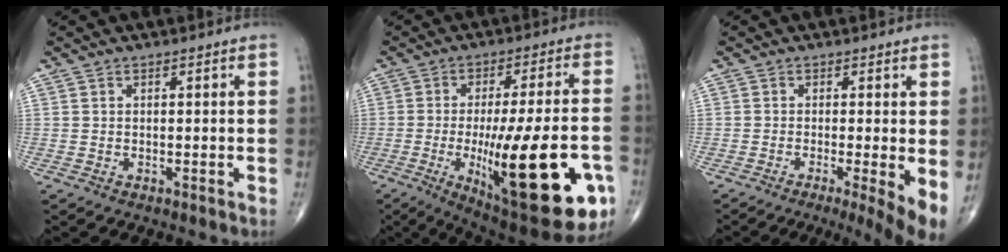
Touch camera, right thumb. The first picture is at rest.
{"total": 27.4, "force": [-7.4, 7.8, 25.2], "torque": [-0.361, -0.005, -0.088]}
{"total": 6.7, "force": [-1.8, 0.9, 6.3], "torque": [-0.101, -0.019, -0.034]}